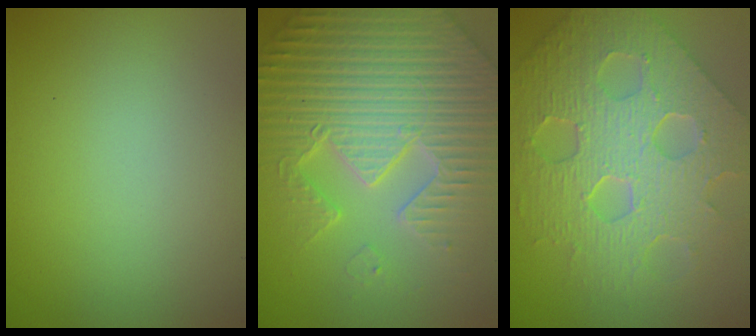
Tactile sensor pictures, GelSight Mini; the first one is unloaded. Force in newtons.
{"total": 7.7, "press": 7.4, "slide": 2.0}
{"total": 7.7, "press": 6.5, "slide": 4.0}